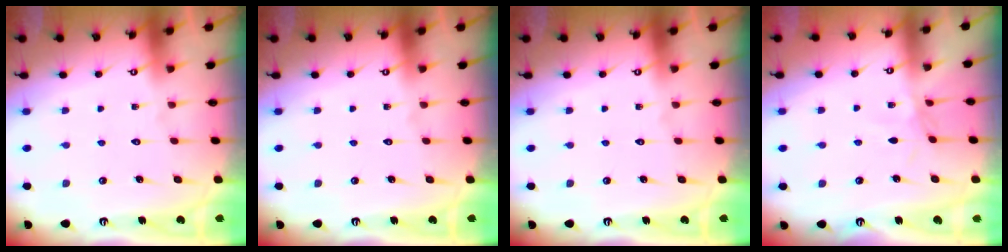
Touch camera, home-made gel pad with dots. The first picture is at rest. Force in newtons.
{"total": 0.0}
{"total": 0.0}
{"total": 1.7, "press": 1.6, "slide": 0.3}